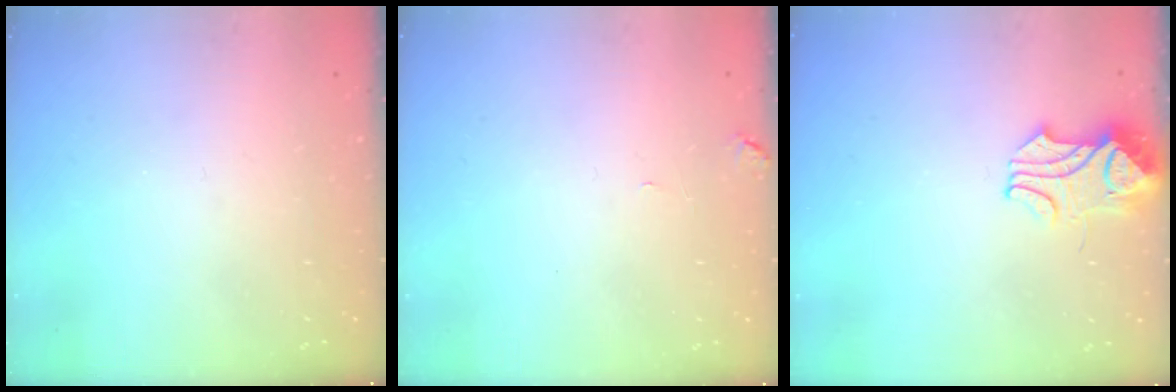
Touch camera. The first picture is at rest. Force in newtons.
{"total": 0.0}
{"total": 3.2, "press": 3.2, "slide": 0.5}